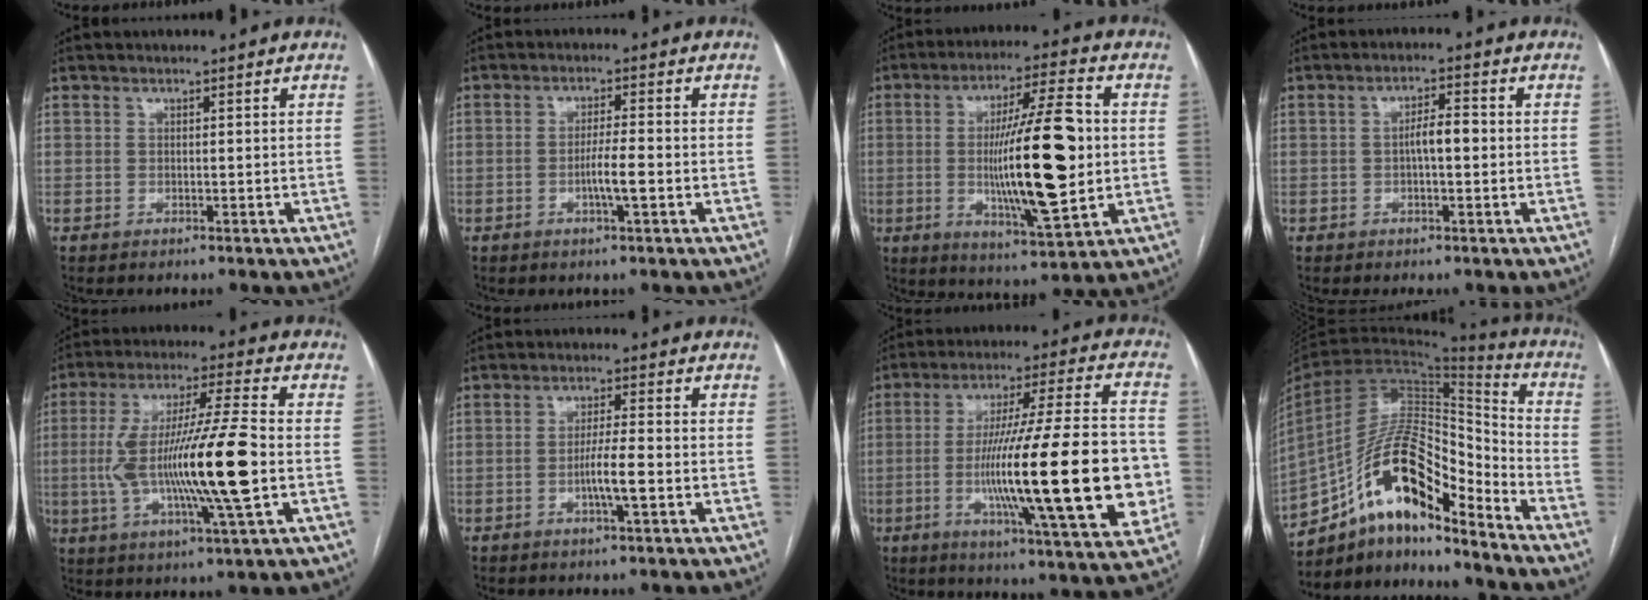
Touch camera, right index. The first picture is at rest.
{"total": 4.2, "force": [-1.3, -0.1, 4.0], "torque": [-0.075, -0.003, -0.024]}
{"total": 17.8, "force": [-0.6, 2.4, 17.7], "torque": [-0.311, 0.003, -0.008]}
{"total": 3.5, "force": [-0.2, 0.9, 3.3], "torque": [-0.056, 0.010, -0.004]}
{"total": 18.1, "force": [-2.0, 0.7, 18.0], "torque": [-0.340, -0.001, -0.036]}
{"total": 5.0, "force": [-1.6, -0.1, 4.8], "torque": [-0.089, -0.005, -0.028]}
{"total": 27.1, "force": [-4.4, 2.5, 26.6], "torque": [-0.403, -0.008, -0.073]}
{"total": 17.6, "force": [-11.9, 5.3, 11.9], "torque": [-0.218, 0.045, -0.206]}